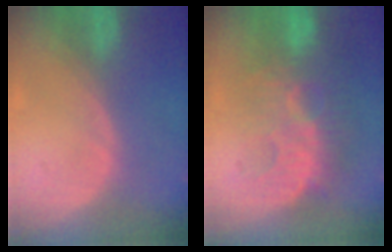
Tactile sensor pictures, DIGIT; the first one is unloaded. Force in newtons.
{"total": 9.1, "press": 8.9, "slide": 1.8}